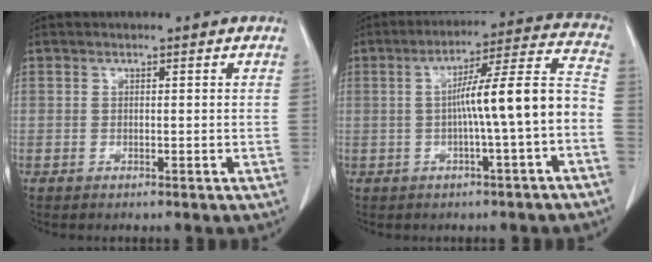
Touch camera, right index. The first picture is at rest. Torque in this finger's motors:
{"motor_torque": [1.53, -0.36, 0.72, 0.19]}